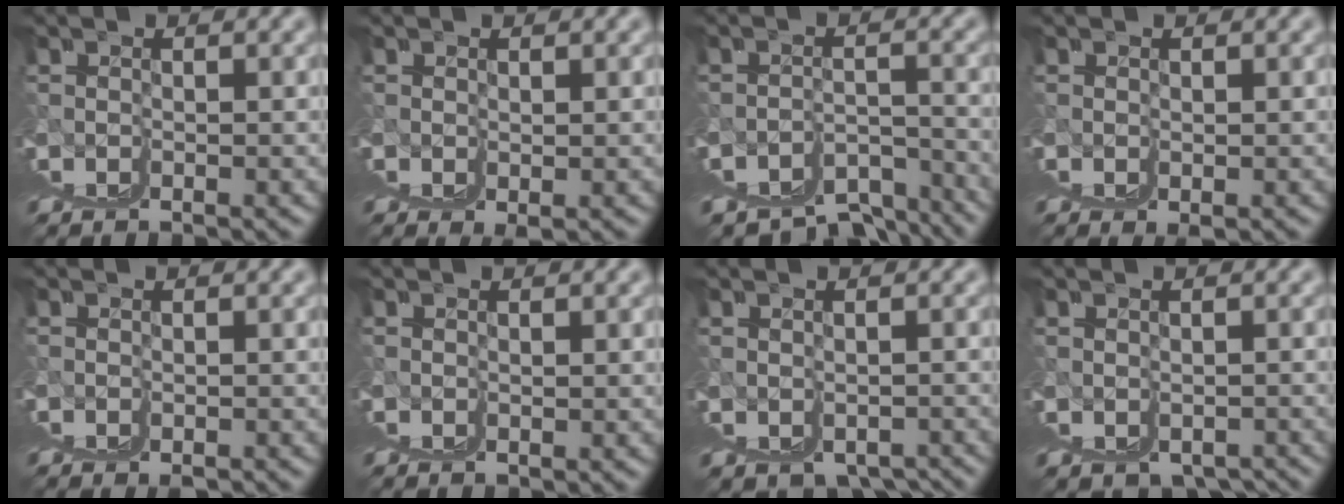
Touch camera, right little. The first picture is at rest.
{"total": 2.1, "force": [0.0, 1.7, 1.4], "torque": [-0.028, -0.006, 0.002]}
{"total": 4.3, "force": [-0.9, 1.7, 3.9], "torque": [-0.058, -0.008, 0.003]}
{"total": 1.3, "force": [0.0, 1.1, 0.7], "torque": [-0.016, -0.006, 0.001]}
{"total": 0.5, "force": [-0.1, 0.4, 0.3], "torque": [-0.006, 0.000, -0.001]}
{"total": 0.6, "force": [0.1, 0.5, 0.3], "torque": [-0.004, -0.005, 0.003]}
{"total": 3.4, "force": [-1.6, 2.4, 1.8], "torque": [-0.028, -0.020, -0.016]}
{"total": 3.0, "force": [-1.4, 2.2, 1.5], "torque": [-0.022, -0.019, -0.014]}